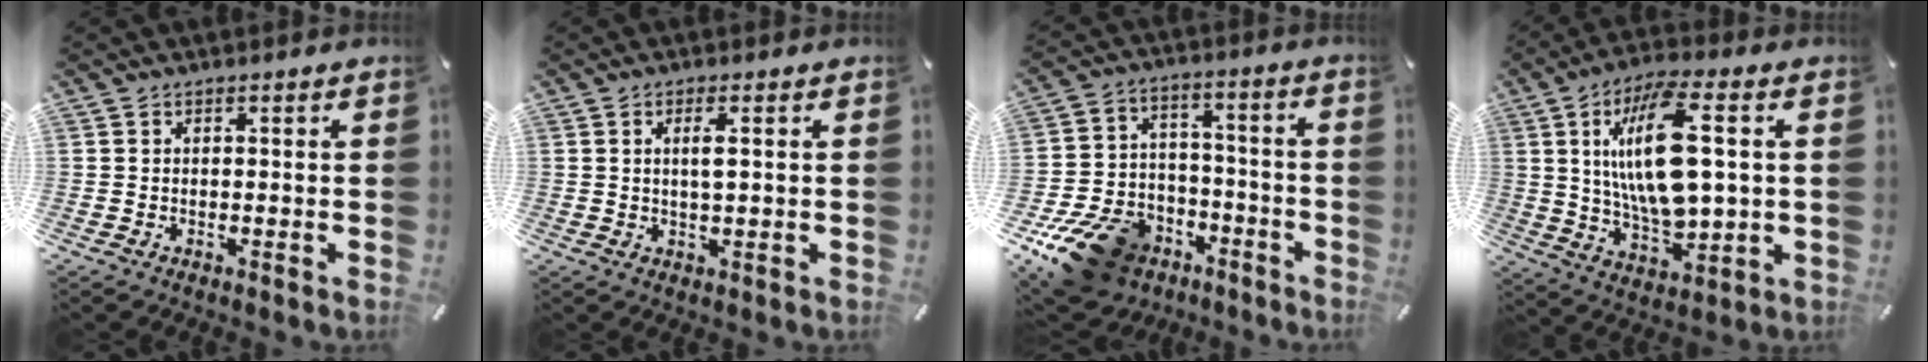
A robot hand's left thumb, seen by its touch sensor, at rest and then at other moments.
{"total": 3.5, "force": [0.6, 0.8, 3.3], "torque": [-0.067, 0.001, 0.008]}
{"total": 15.7, "force": [-10.2, 10.1, 6.5], "torque": [-0.106, 0.075, -0.166]}
{"total": 17.9, "force": [3.8, 7.0, 16.0], "torque": [-0.323, -0.009, 0.055]}